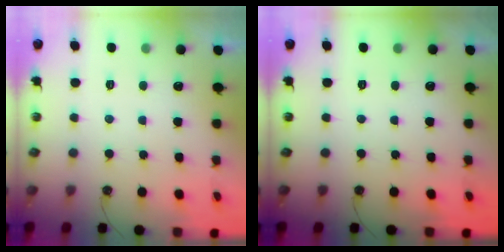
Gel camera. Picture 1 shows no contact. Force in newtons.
{"total": 0.0}